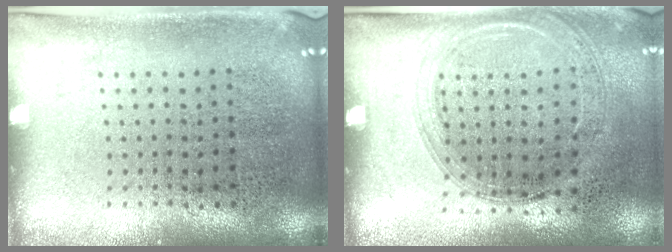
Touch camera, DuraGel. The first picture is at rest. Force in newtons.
{"total": 1.5, "press": 1.4, "slide": 0.3}